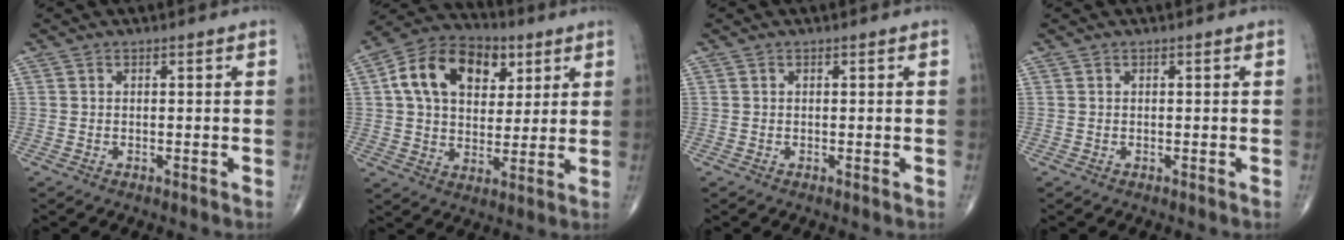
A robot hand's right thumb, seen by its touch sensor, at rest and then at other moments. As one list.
[{"total": 17.0, "force": [5.7, 11.6, 11.1], "torque": [-0.162, 0.001, 0.093]}, {"total": 0.0}, {"total": 0.0}]